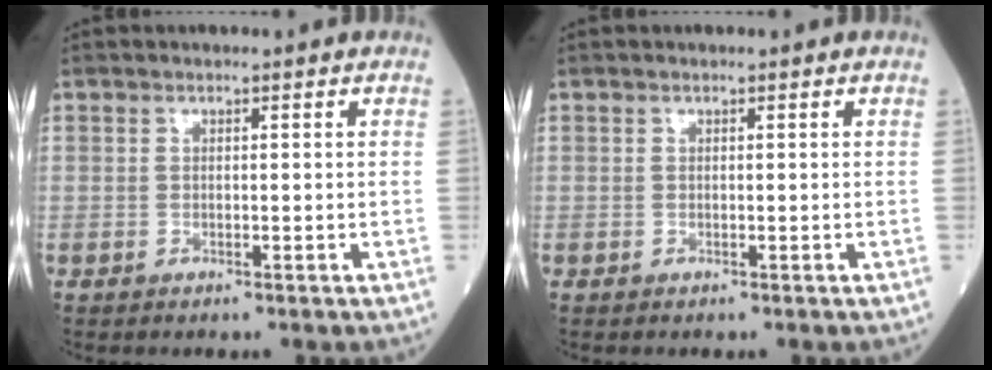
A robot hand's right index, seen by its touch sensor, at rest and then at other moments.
{"total": 0.0}